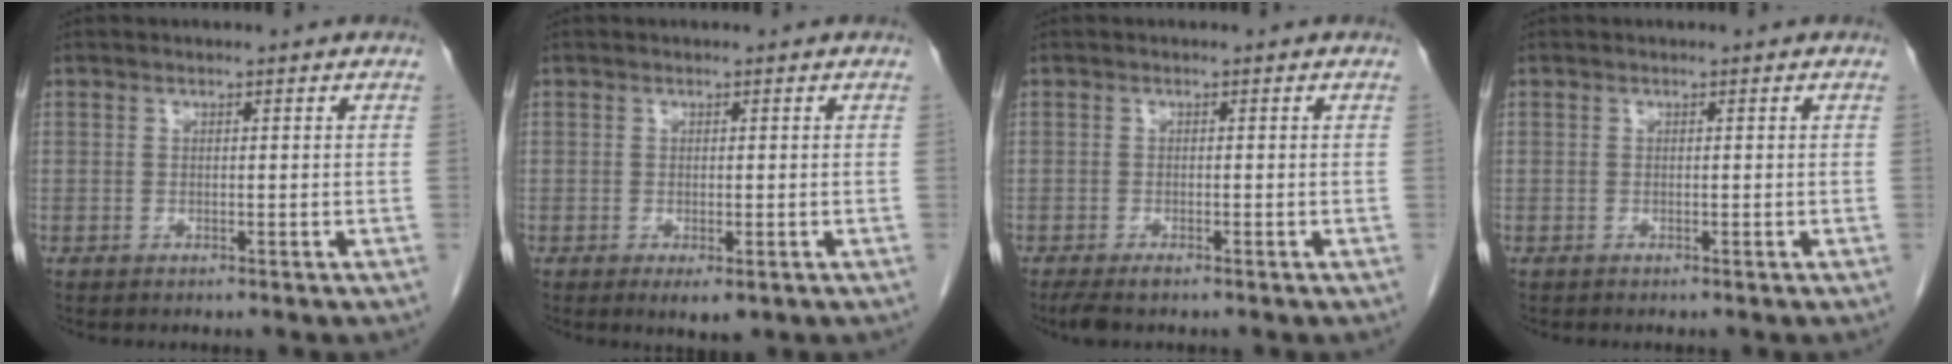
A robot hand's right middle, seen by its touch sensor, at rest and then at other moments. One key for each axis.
{"total": 2.3, "fx": -1.0, "fy": 0.9, "fz": 1.9, "tx": -0.026, "ty": -0.004, "tz": -0.009}
{"total": 2.6, "fx": -1.9, "fy": 0.6, "fz": 1.6, "tx": -0.032, "ty": -0.008, "tz": -0.032}
{"total": 0.0}